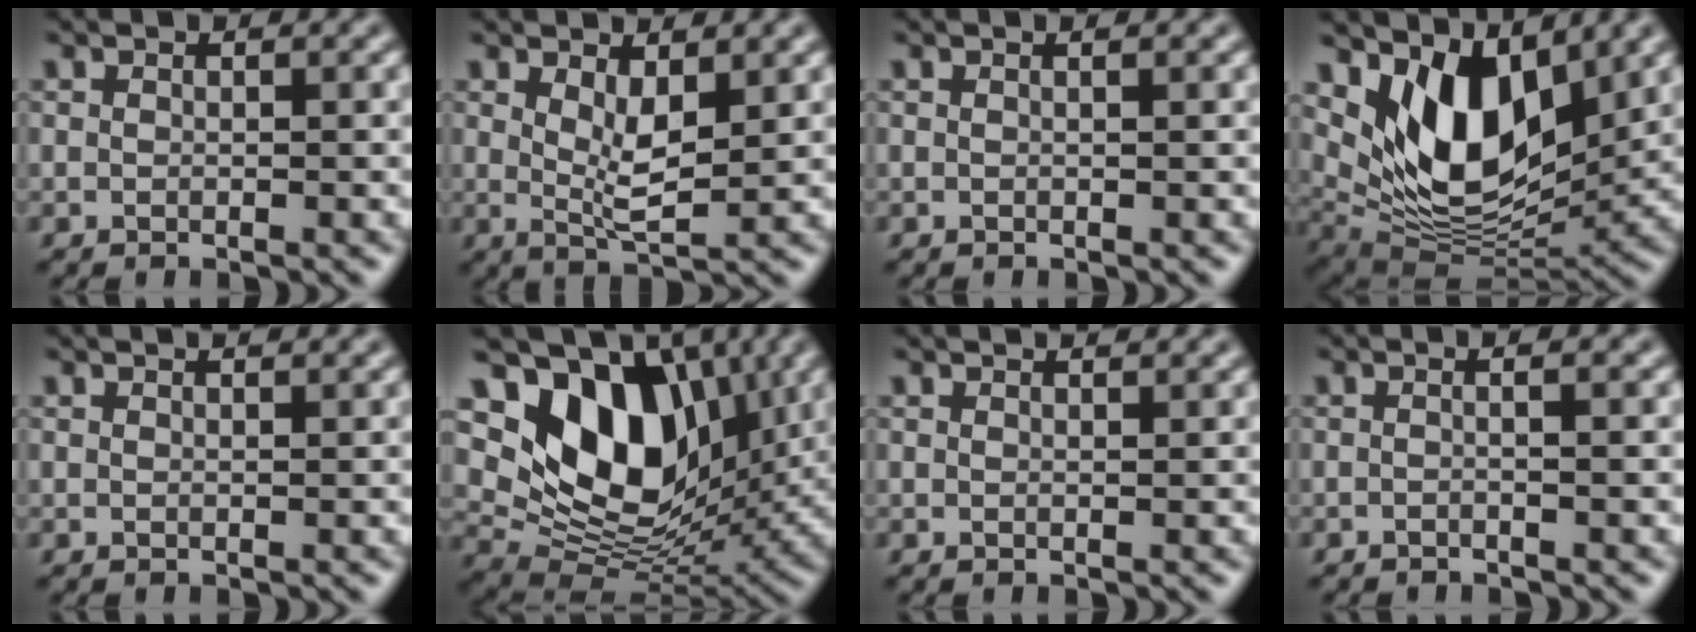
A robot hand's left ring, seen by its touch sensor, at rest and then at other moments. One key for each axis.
{"total": 2.8, "fx": 0.7, "fy": 0.9, "fz": 2.6, "tx": -0.059, "ty": -0.009, "tz": 0.022}
{"total": 0.6, "fx": 0.4, "fy": 0.3, "fz": 0.5, "tx": -0.003, "ty": 0.003, "tz": -0.002}
{"total": 9.4, "fx": 4.0, "fy": 5.1, "fz": 6.8, "tx": -0.123, "ty": -0.018, "tz": 0.083}
{"total": 1.9, "fx": 1.6, "fy": 0.7, "fz": 0.8, "tx": 0.005, "ty": 0.007, "tz": 0.001}
{"total": 11.4, "fx": 4.8, "fy": 7.2, "fz": 7.3, "tx": -0.128, "ty": -0.004, "tz": 0.091}
{"total": 2.2, "fx": 1.9, "fy": 0.7, "fz": 0.9, "tx": 0.005, "ty": 0.009, "tz": 0.005}
{"total": 1.3, "fx": -0.1, "fy": 0.4, "fz": 1.2, "tx": -0.019, "ty": 0.004, "tz": -0.013}